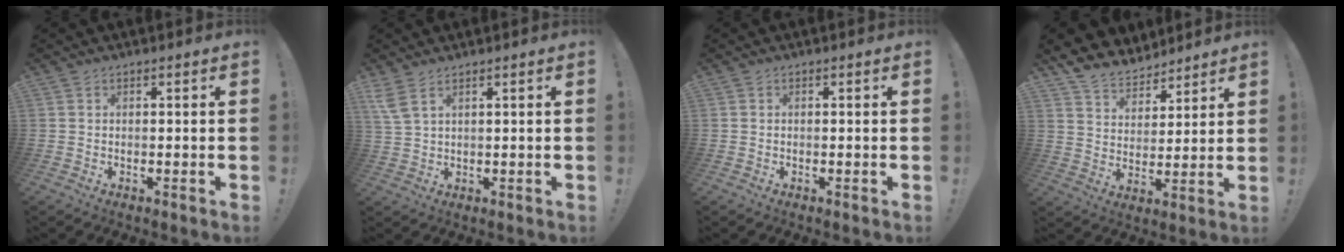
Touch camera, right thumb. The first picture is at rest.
{"total": 4.3, "force": [2.7, 1.2, 3.1], "torque": [-0.062, -0.006, 0.052]}
{"total": 0.0}
{"total": 8.1, "force": [6.9, 4.1, 1.0], "torque": [-0.032, -0.061, 0.136]}